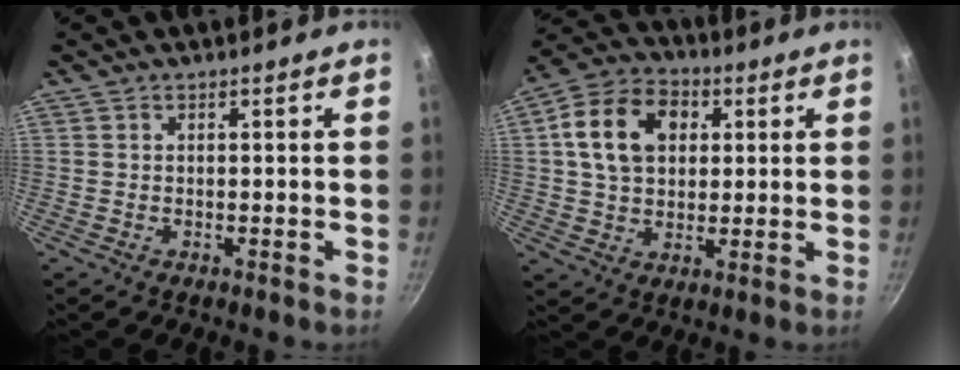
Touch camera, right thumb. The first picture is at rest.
{"total": 14.0, "force": [3.5, 10.2, 8.9], "torque": [-0.140, 0.012, 0.047]}